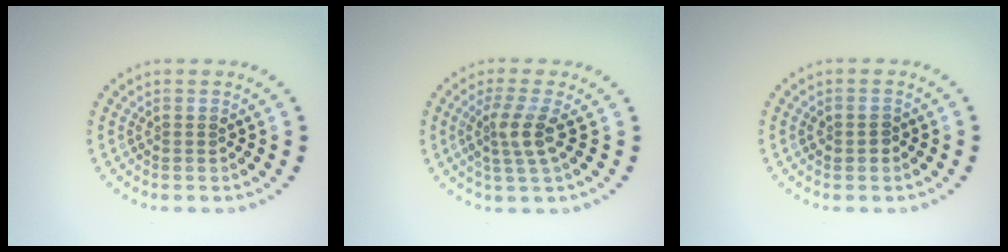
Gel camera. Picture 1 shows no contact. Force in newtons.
{"total": 2.7, "press": 2.2, "slide": 1.7}
{"total": 1.2, "press": 1.2, "slide": 0.1}